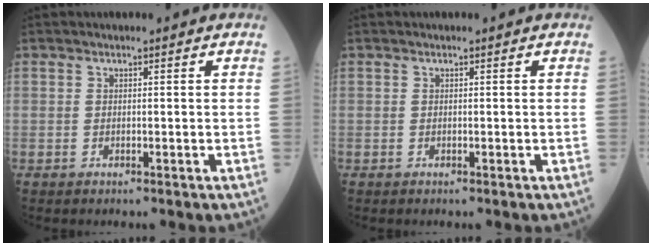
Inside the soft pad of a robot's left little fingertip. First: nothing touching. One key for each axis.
{"total": 0.0}